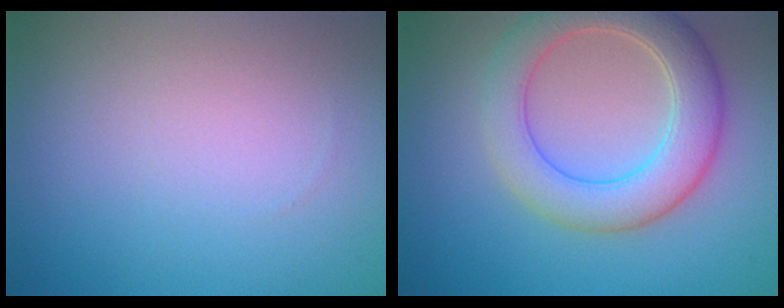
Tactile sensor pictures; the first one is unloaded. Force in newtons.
{"total": 6.0, "press": 6.0, "slide": 0.3}